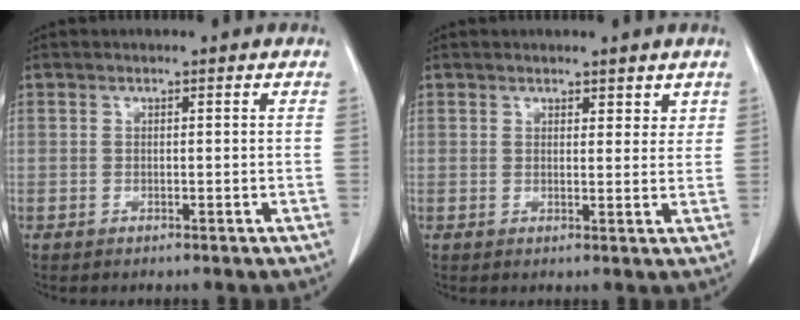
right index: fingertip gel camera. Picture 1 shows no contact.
{"total": 3.3, "force": [2.2, 1.8, 1.6], "torque": [-0.023, 0.002, 0.037]}